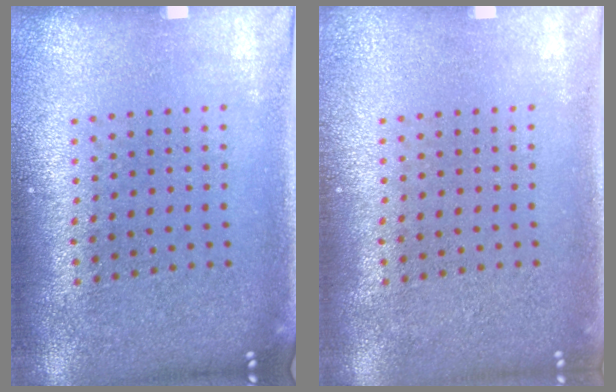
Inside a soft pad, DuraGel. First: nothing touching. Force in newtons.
{"total": 0.7, "press": 0.6, "slide": 0.3}